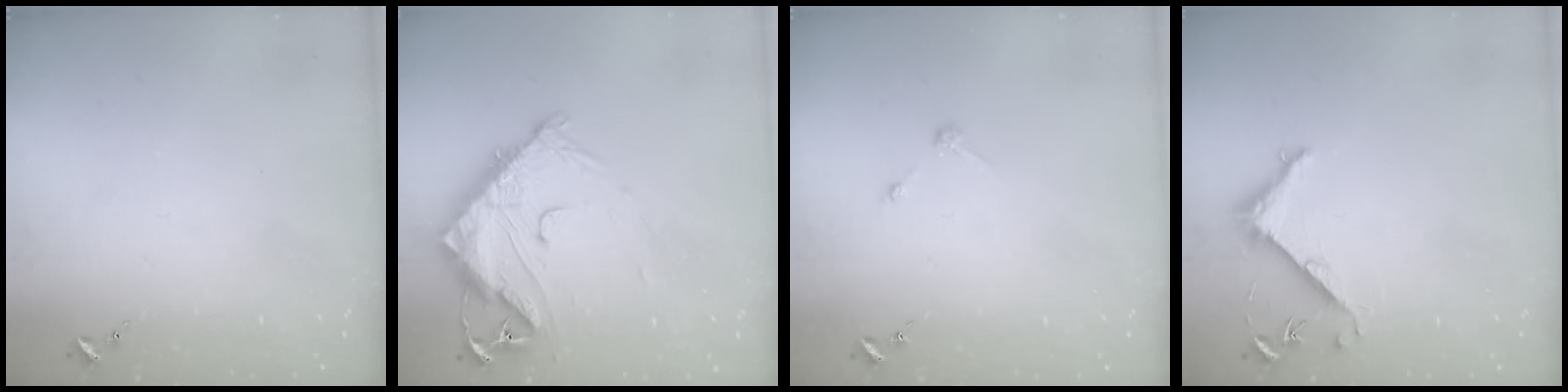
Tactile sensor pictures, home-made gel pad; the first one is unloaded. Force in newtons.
{"total": 14.6, "press": 14.5, "slide": 1.1}
{"total": 2.7, "press": 2.7, "slide": 0.3}
{"total": 5.6, "press": 5.6, "slide": 0.2}